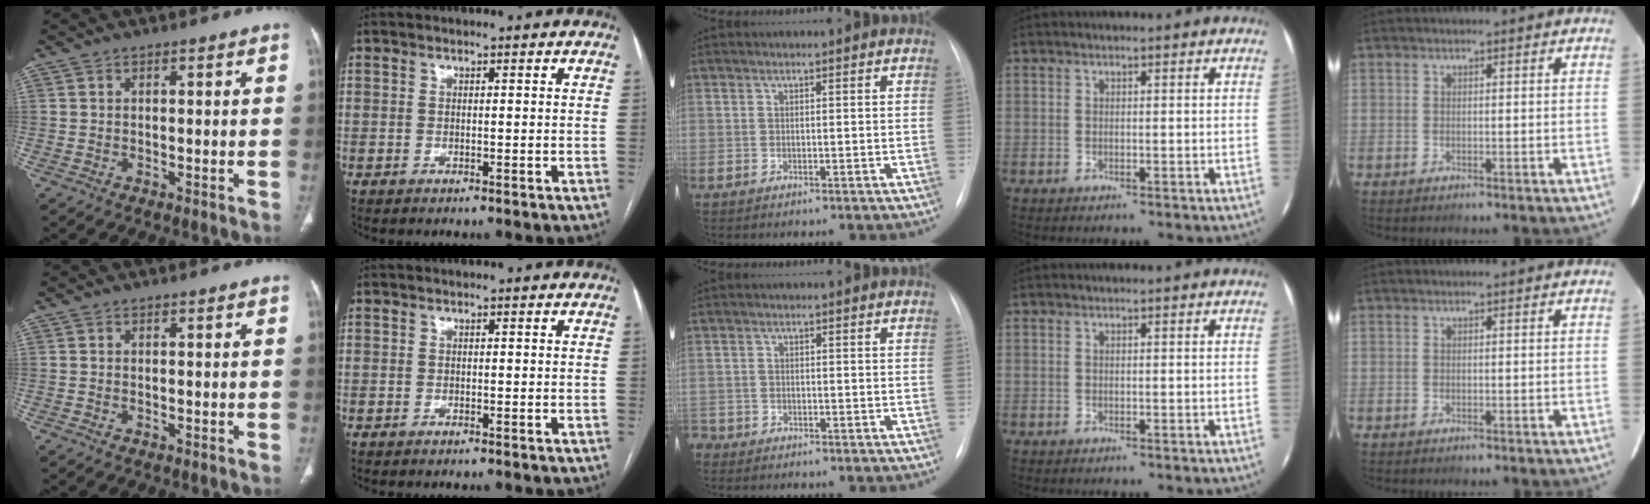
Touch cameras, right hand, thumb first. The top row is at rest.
{"middle": {"total": 1.9, "force": [-1.6, 1.0, -0.2], "torque": [0.006, 0.002, -0.031]}}